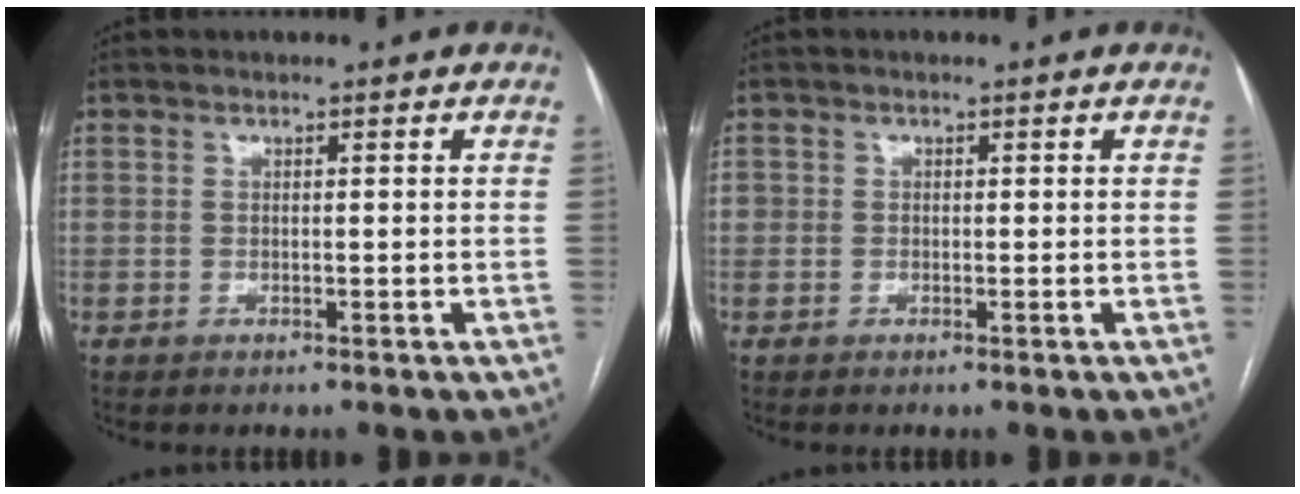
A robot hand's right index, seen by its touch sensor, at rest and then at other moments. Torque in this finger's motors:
{"motor_torque": [0.01, -0.01, 0.03, 0.01]}